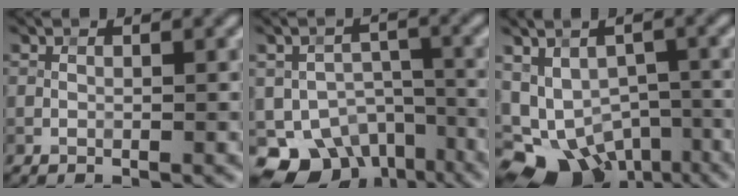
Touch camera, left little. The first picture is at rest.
{"total": 8.7, "force": [-5.5, 5.8, 3.6], "torque": [-0.046, -0.014, -0.085]}
{"total": 11.4, "force": [-6.1, 7.8, 5.7], "torque": [-0.082, -0.021, -0.074]}